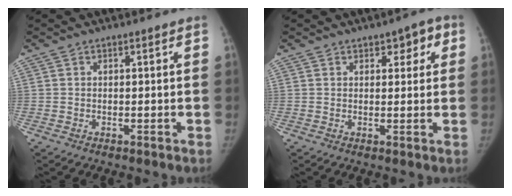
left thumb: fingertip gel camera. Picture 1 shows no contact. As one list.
[{"total": 4.3, "force": [2.0, 2.4, 2.9], "torque": [-0.006, -0.002, 0.018]}]